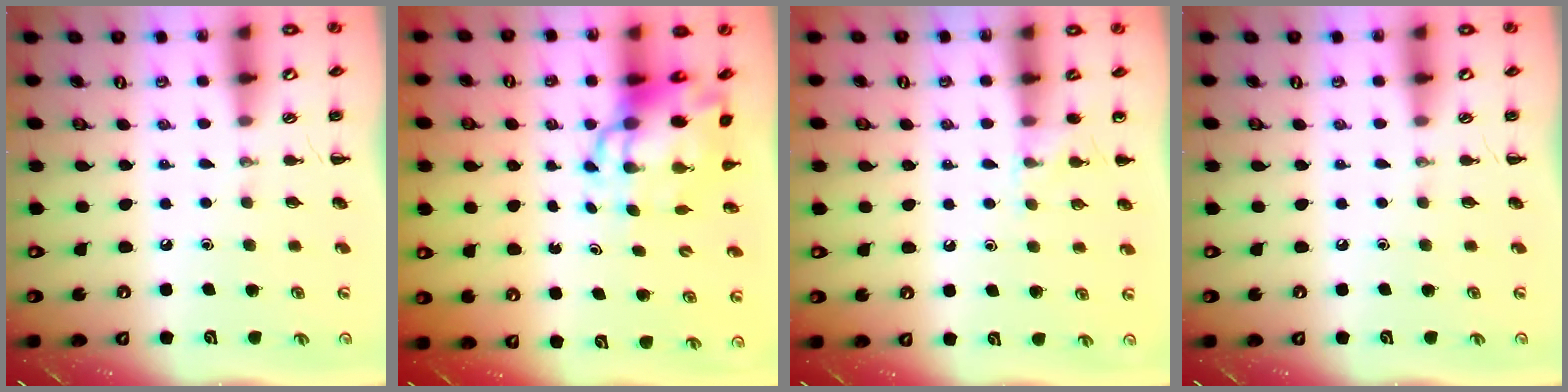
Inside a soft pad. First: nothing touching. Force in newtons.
{"total": 9.5, "press": 9.1, "slide": 2.8}
{"total": 6.8, "press": 6.3, "slide": 2.4}
{"total": 0.0}